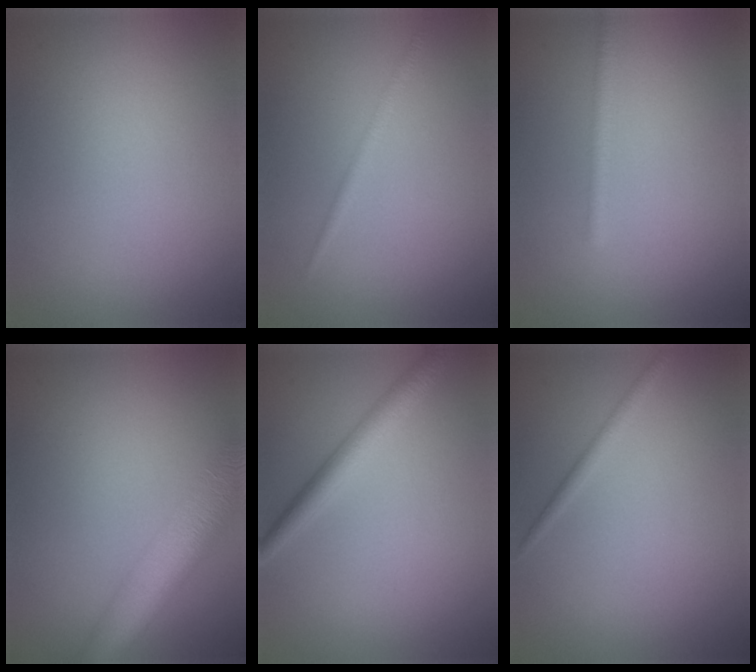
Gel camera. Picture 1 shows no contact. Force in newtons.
{"total": 1.2, "press": 1.2, "slide": 0.1}
{"total": 1.7, "press": 1.7, "slide": 0.1}
{"total": 7.5, "press": 7.5, "slide": 0.3}
{"total": 2.9, "press": 2.9, "slide": 0.1}
{"total": 1.0, "press": 1.0, "slide": 0.1}